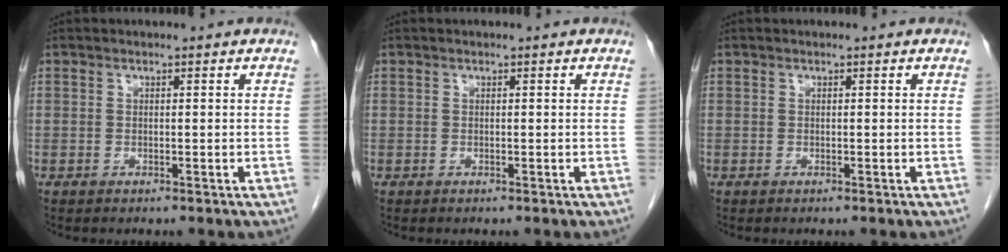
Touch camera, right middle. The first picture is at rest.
{"total": 0.0}
{"total": 0.0}